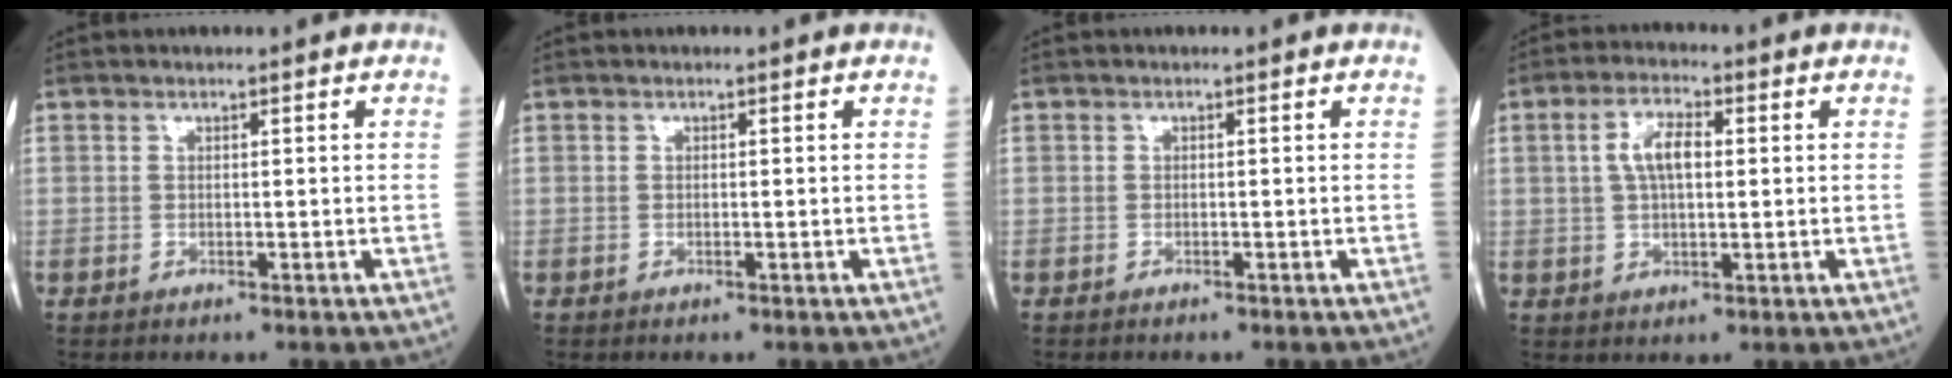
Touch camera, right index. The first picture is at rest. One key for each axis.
{"total": 0.0}
{"total": 1.1, "fx": -0.8, "fy": 0.6, "fz": 0.6, "tx": -0.019, "ty": -0.002, "tz": -0.008}
{"total": 6.3, "fx": 1.1, "fy": 2.7, "fz": 5.6, "tx": -0.122, "ty": 0.015, "tz": 0.023}